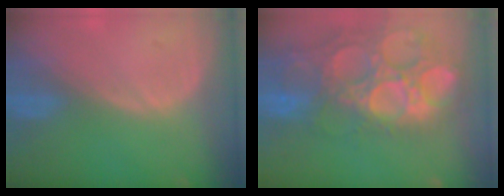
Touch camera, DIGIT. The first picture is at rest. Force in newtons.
{"total": 15.7, "press": 13.0, "slide": 8.9}